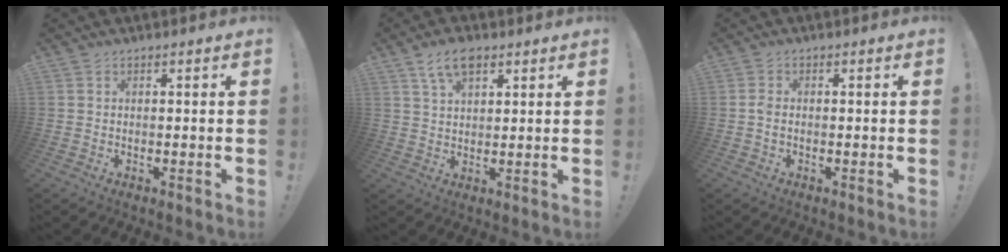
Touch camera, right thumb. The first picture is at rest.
{"total": 7.1, "force": [4.0, 3.6, 4.6], "torque": [-0.079, -0.008, 0.073]}
{"total": 1.7, "force": [-0.3, 0.9, 1.5], "torque": [-0.033, 0.006, -0.003]}